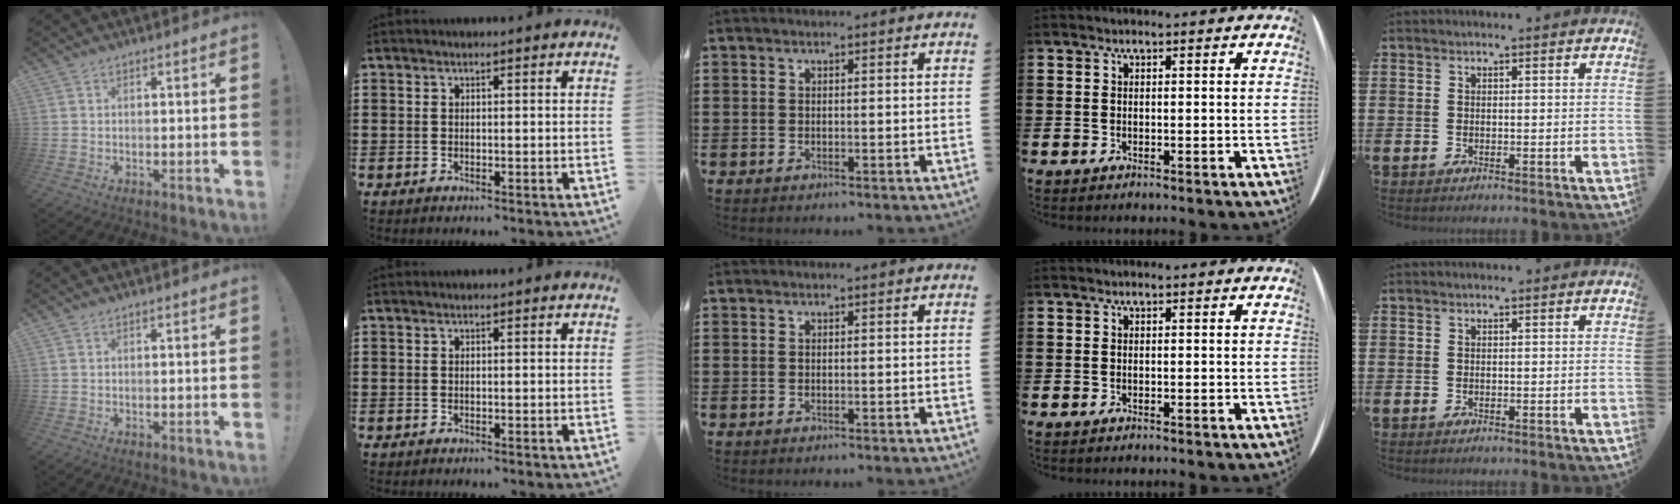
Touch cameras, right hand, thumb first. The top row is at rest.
{}